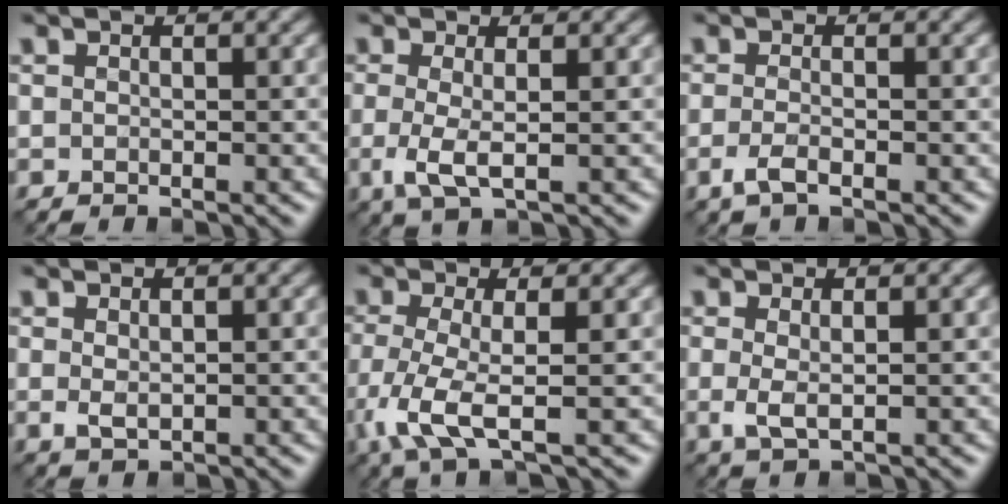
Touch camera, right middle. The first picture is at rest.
{"total": 2.8, "force": [-0.4, 0.8, 2.7], "torque": [-0.065, -0.004, -0.012]}
{"total": 1.7, "force": [-0.9, 0.4, 1.3], "torque": [-0.034, 0.000, -0.024]}
{"total": 1.4, "force": [0.3, 0.8, 1.1], "torque": [-0.024, 0.003, 0.008]}
{"total": 4.7, "force": [-1.4, 1.2, 4.3], "torque": [-0.106, -0.009, -0.031]}
{"total": 1.8, "force": [0.2, 0.6, 1.7], "torque": [-0.040, 0.001, 0.002]}